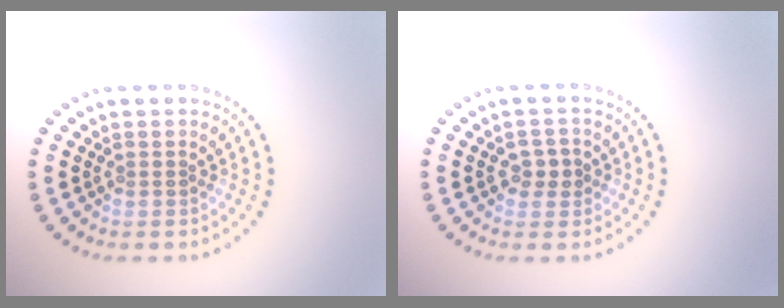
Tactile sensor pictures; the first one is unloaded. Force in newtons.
{"total": 1.9, "press": 1.8, "slide": 0.4}